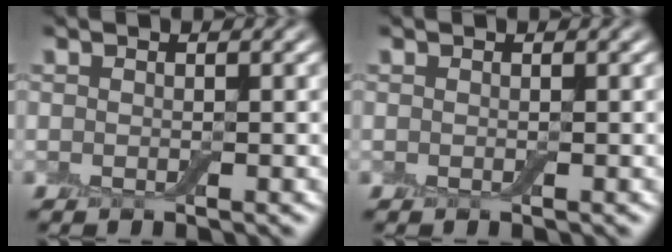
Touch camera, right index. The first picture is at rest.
{"total": 0.0}